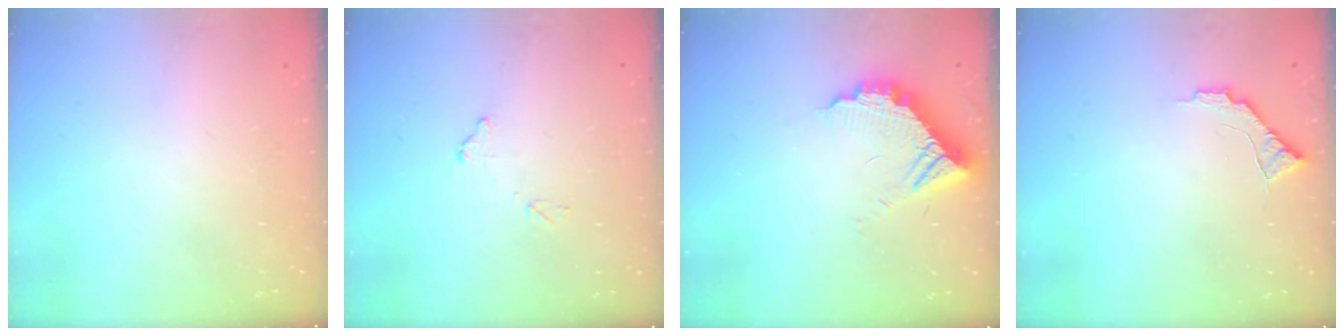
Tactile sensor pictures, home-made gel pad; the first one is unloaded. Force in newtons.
{"total": 7.7, "press": 7.7, "slide": 0.5}
{"total": 10.6, "press": 10.6, "slide": 0.2}
{"total": 6.6, "press": 6.5, "slide": 0.5}